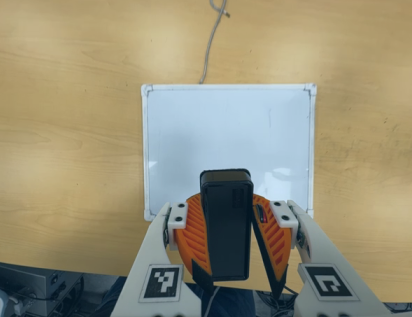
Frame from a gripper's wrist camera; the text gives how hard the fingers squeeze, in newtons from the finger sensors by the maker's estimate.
{"total": 10.3, "left": 10.3, "right": 10.4}